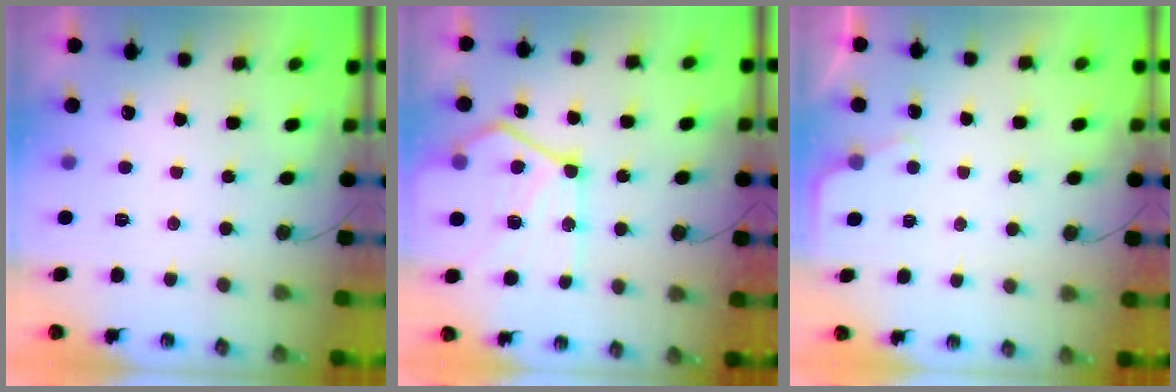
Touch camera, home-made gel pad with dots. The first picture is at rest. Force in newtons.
{"total": 20.4, "press": 20.3, "slide": 2.2}
{"total": 2.3, "press": 2.3, "slide": 0.3}